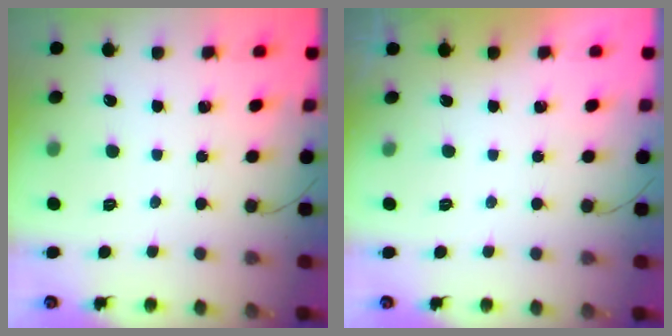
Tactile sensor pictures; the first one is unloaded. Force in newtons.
{"total": 0.0}